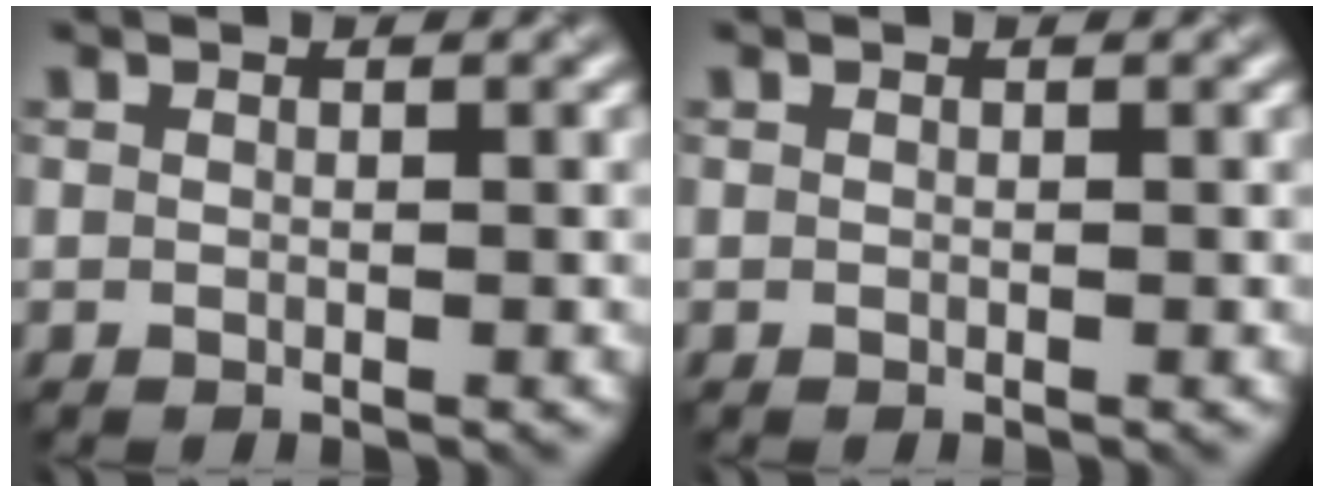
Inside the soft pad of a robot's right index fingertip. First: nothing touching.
{"total": 0.0}